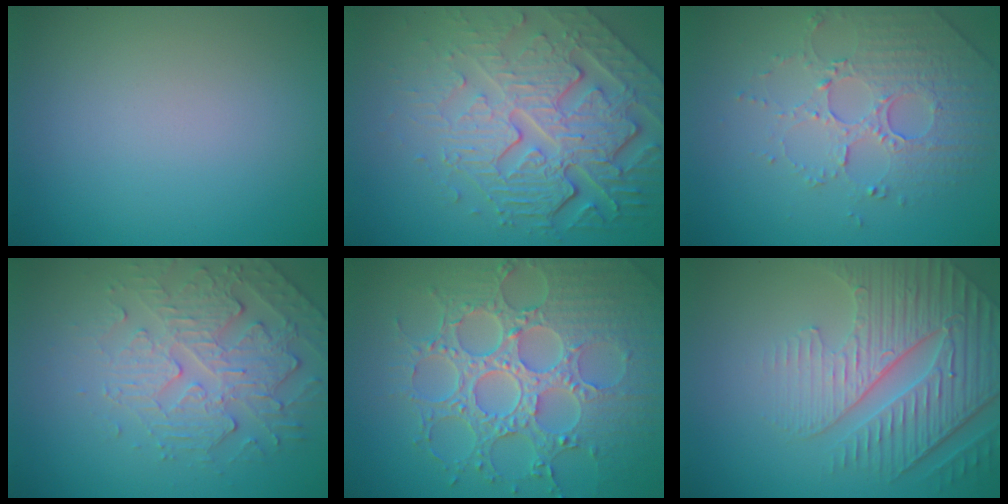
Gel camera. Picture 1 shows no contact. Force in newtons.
{"total": 8.2, "press": 5.8, "slide": 5.8}
{"total": 5.0, "press": 3.5, "slide": 3.6}
{"total": 4.9, "press": 3.7, "slide": 3.3}
{"total": 8.9, "press": 6.4, "slide": 6.2}
{"total": 6.5, "press": 5.2, "slide": 3.9}